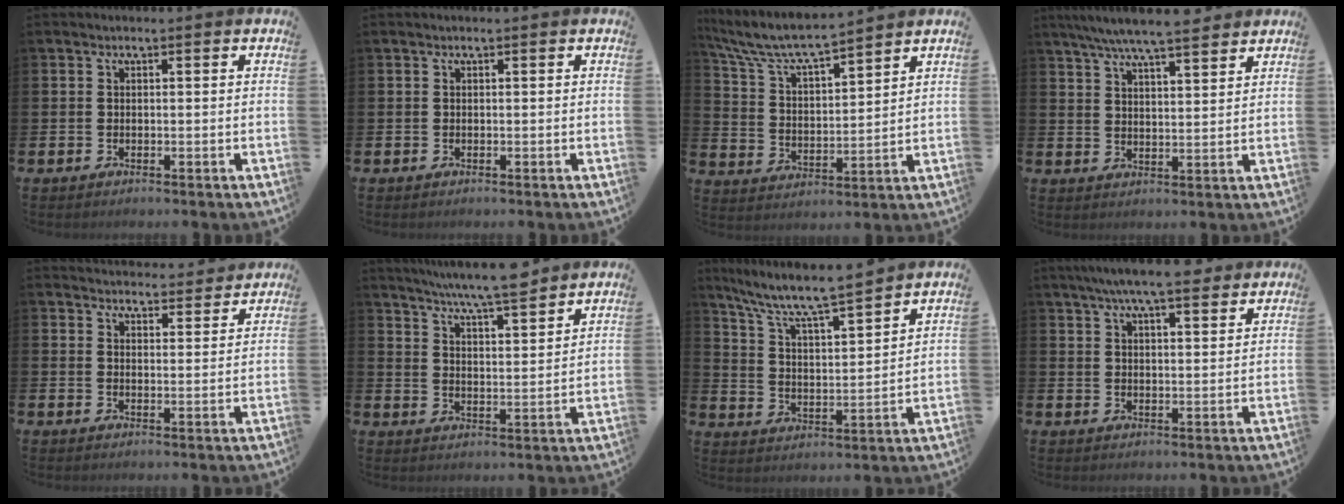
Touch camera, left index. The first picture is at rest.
{"total": 0.0}
{"total": 7.0, "force": [6.6, 0.7, 2.3], "torque": [-0.076, -0.046, 0.111]}
{"total": 7.0, "force": [6.5, 0.5, 2.5], "torque": [-0.066, -0.023, 0.117]}
{"total": 4.0, "force": [4.0, 0.6, -0.1], "torque": [0.001, -0.029, 0.071]}
{"total": 7.5, "force": [7.1, 0.1, 2.4], "torque": [-0.065, -0.040, 0.126]}
{"total": 8.3, "force": [7.5, 0.8, 3.4], "torque": [-0.096, -0.051, 0.127]}
{"total": 6.7, "force": [6.0, 0.9, 2.9], "torque": [-0.063, -0.018, 0.107]}